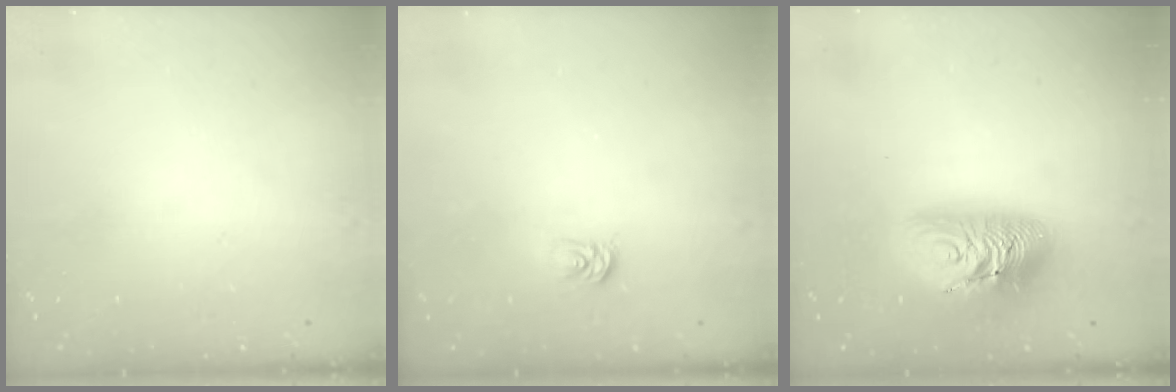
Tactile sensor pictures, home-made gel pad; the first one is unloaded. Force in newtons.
{"total": 2.6, "press": 2.6, "slide": 0.3}
{"total": 14.4, "press": 14.3, "slide": 1.2}